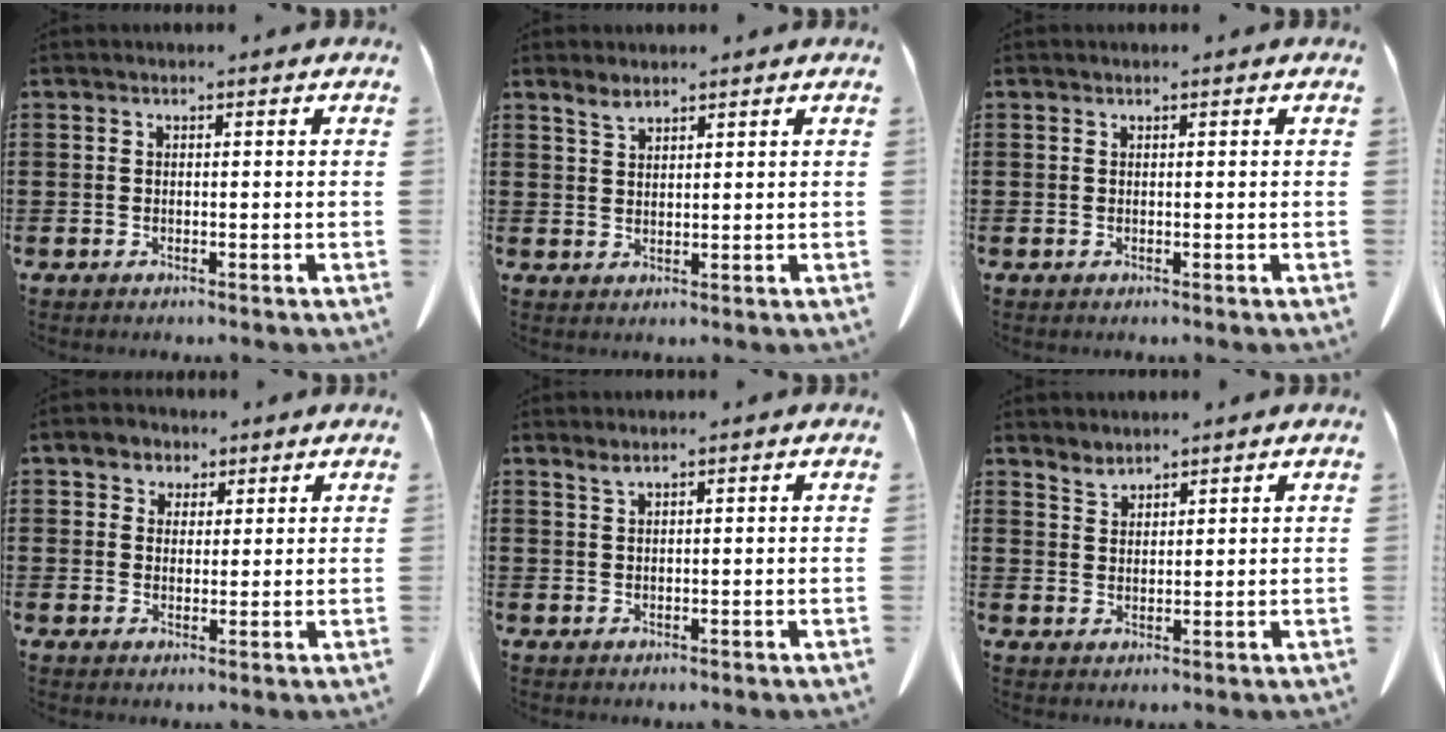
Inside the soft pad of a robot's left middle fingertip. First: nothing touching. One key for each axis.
{"total": 2.3, "fx": 1.9, "fy": 0.7, "fz": 1.1, "tx": -0.026, "ty": 0.000, "tz": 0.037}
{"total": 0.0}
{"total": 3.3, "fx": 2.2, "fy": 2.4, "fz": 0.5, "tx": -0.016, "ty": 0.008, "tz": 0.041}
{"total": 1.5, "fx": 1.2, "fy": 0.1, "fz": 0.9, "tx": -0.022, "ty": -0.002, "tz": 0.023}
{"total": 2.3, "fx": 2.3, "fy": 0.3, "fz": 0.0, "tx": -0.007, "ty": -0.007, "tz": 0.046}